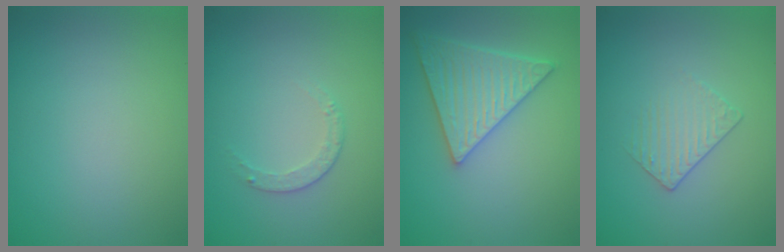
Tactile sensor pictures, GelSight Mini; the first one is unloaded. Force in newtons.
{"total": 1.2, "press": 0.9, "slide": 0.9}
{"total": 5.4, "press": 4.9, "slide": 2.4}
{"total": 1.4, "press": 0.9, "slide": 1.1}